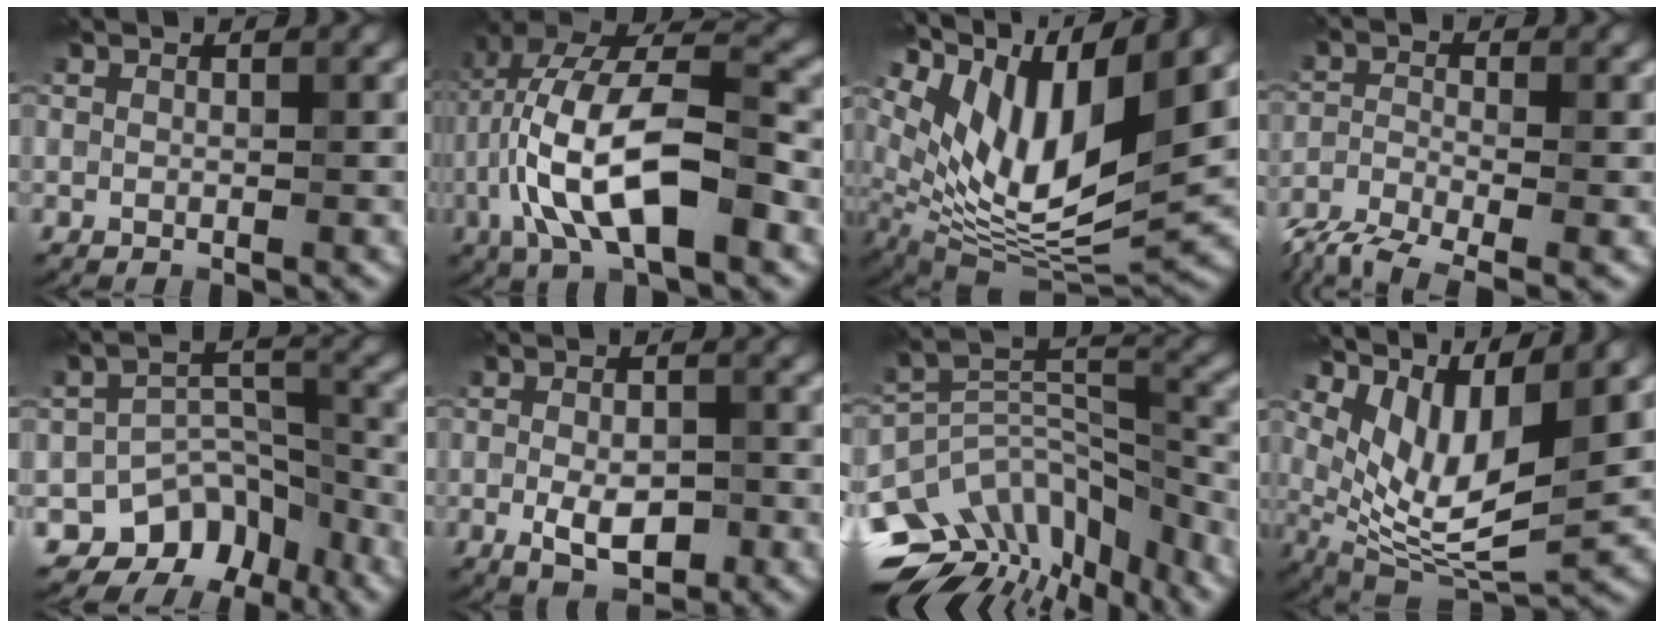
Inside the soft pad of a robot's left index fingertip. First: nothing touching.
{"total": 12.3, "force": [-3.3, 4.7, 10.8], "torque": [-0.210, 0.019, -0.066]}
{"total": 12.8, "force": [6.2, 4.9, 10.1], "torque": [-0.196, 0.007, 0.124]}
{"total": 6.6, "force": [-5.1, 2.0, 3.7], "torque": [-0.083, -0.027, -0.102]}
{"total": 6.5, "force": [-4.5, 4.2, 2.0], "torque": [-0.008, -0.005, -0.070]}
{"total": 4.4, "force": [-1.3, 2.3, 3.5], "torque": [-0.058, -0.002, -0.023]}
{"total": 11.8, "force": [-7.8, 6.5, 6.0], "torque": [-0.101, 0.037, -0.107]}
{"total": 8.6, "force": [3.3, 3.5, 7.1], "torque": [-0.142, -0.015, 0.066]}